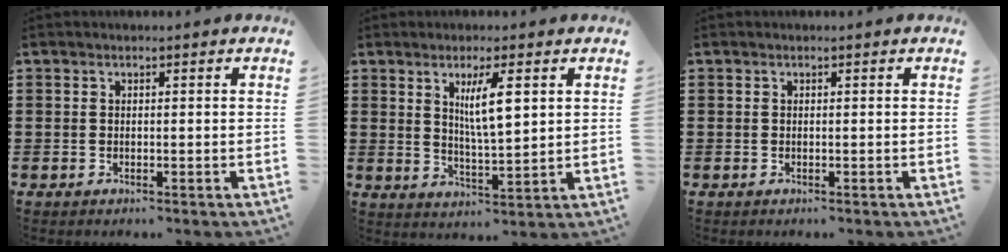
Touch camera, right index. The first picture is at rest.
{"total": 6.1, "force": [2.2, 1.3, 5.5], "torque": [-0.097, -0.001, 0.032]}
{"total": 0.0}